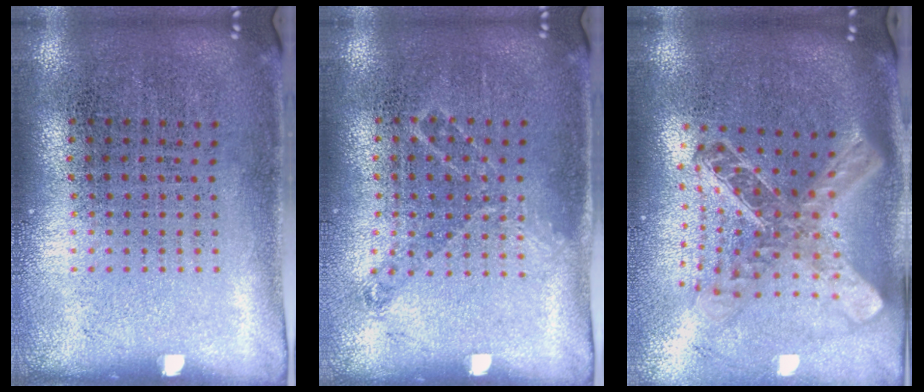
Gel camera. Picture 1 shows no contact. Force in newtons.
{"total": 1.0, "press": 0.9, "slide": 0.3}
{"total": 2.6, "press": 2.0, "slide": 1.7}